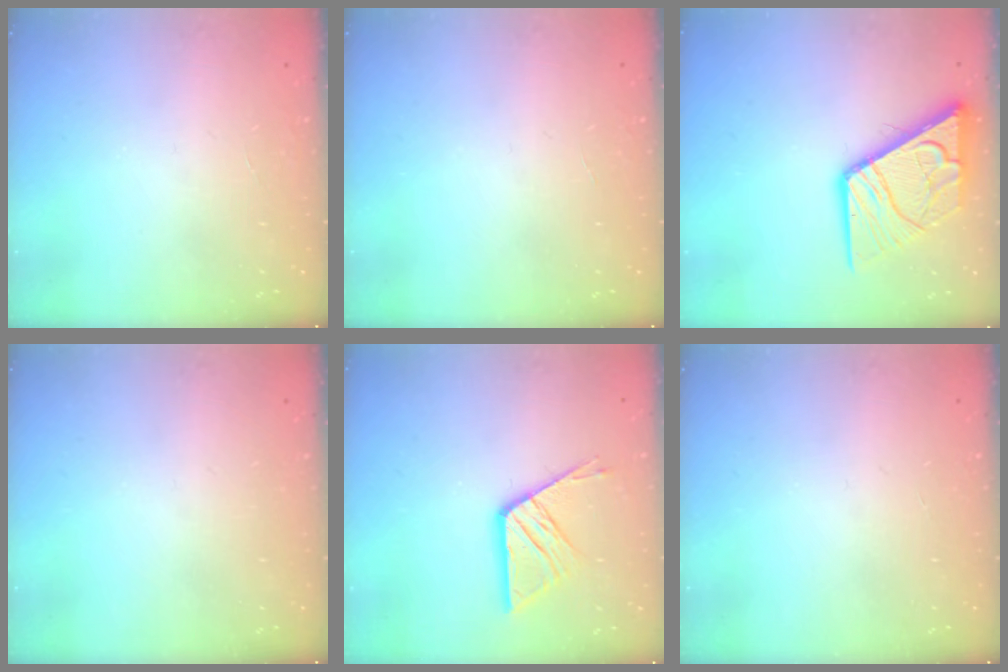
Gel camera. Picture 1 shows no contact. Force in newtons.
{"total": 0.0}
{"total": 14.8, "press": 14.7, "slide": 1.7}
{"total": 0.0}
{"total": 11.4, "press": 11.4, "slide": 0.8}
{"total": 0.0}